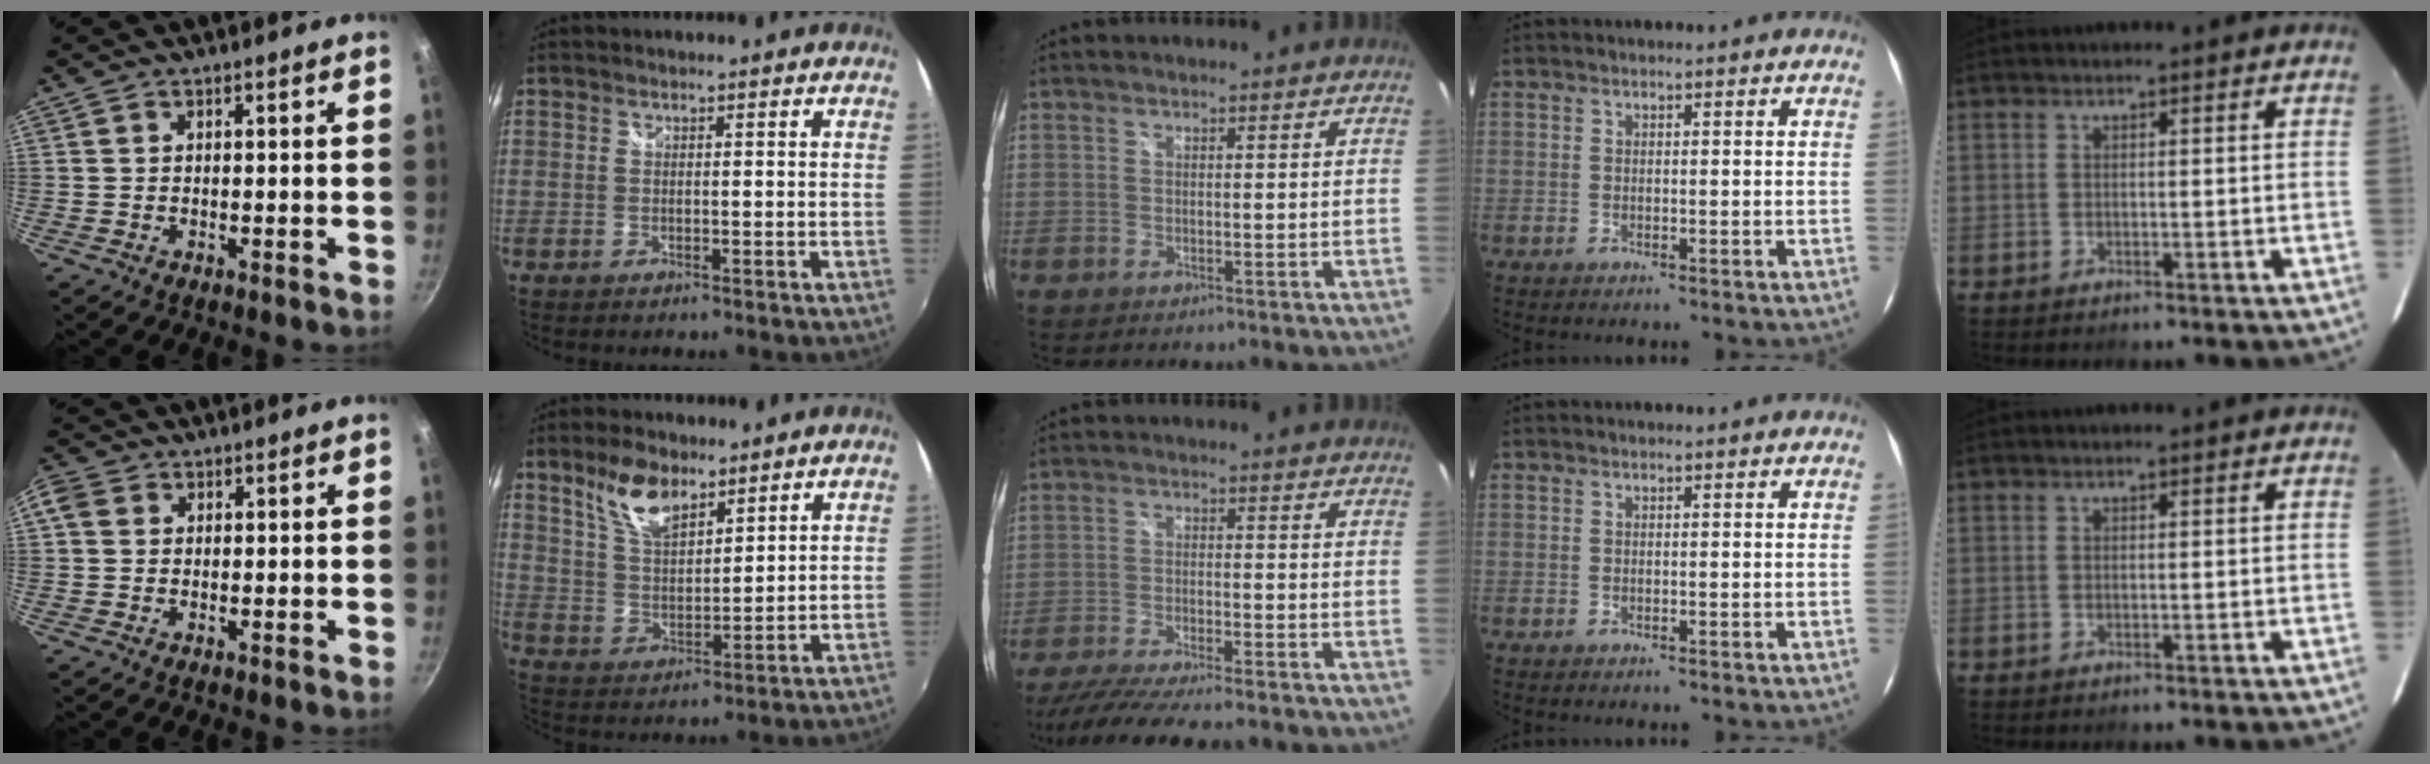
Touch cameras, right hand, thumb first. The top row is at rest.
{"thumb": {"total": 3.1, "force": [0.6, 2.6, 1.5], "torque": [-0.027, 0.005, 0.003]}, "index": {"total": 9.2, "force": [6.3, 3.9, 5.4], "torque": [-0.099, 0.008, 0.126]}, "middle": {"total": 15.1, "force": [-13.1, 1.6, 7.3], "torque": [-0.147, -0.030, -0.208]}}